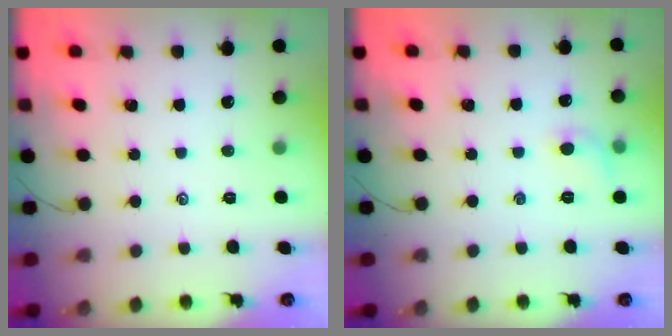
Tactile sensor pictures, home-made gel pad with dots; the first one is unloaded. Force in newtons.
{"total": 6.0, "press": 5.8, "slide": 1.6}